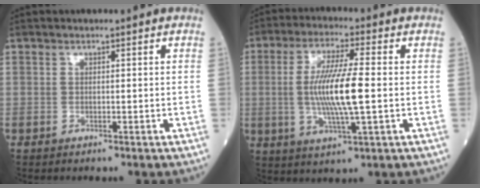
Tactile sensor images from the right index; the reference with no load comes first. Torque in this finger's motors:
{"motor_torque": [1.42, -0.24, 0.89, 0.21]}